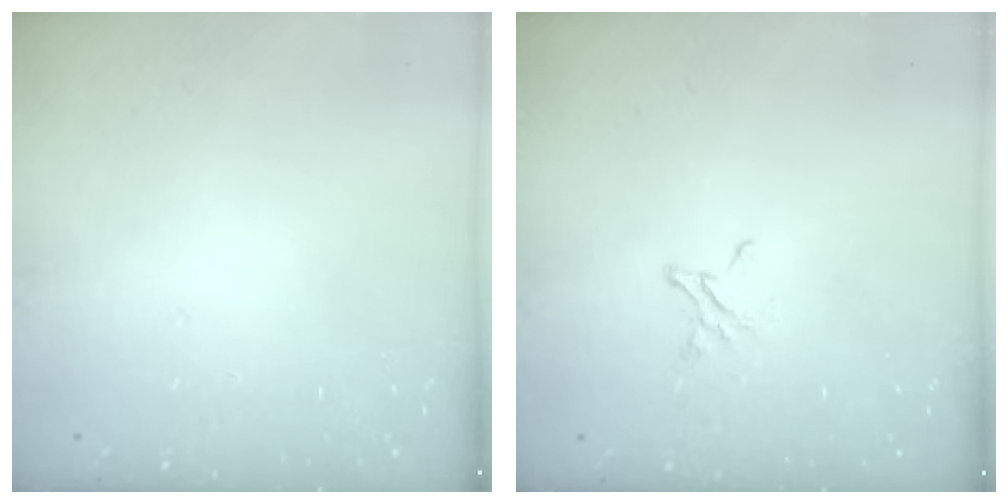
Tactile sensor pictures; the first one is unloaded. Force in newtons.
{"total": 2.0, "press": 2.0, "slide": 0.1}